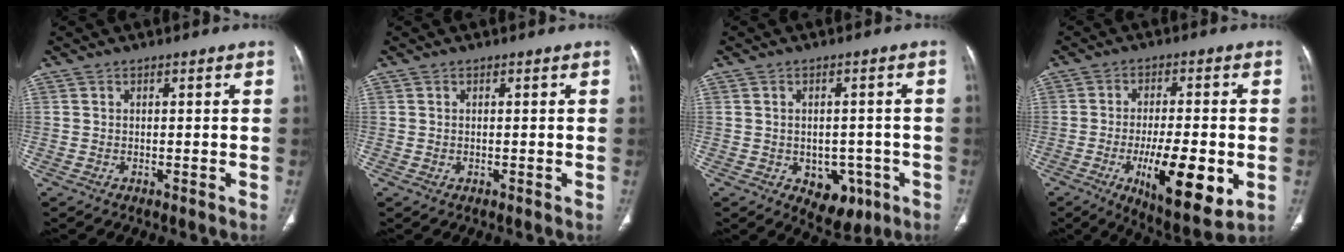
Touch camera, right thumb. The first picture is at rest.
{"total": 0.0}
{"total": 7.5, "force": [-2.7, 5.2, 4.6], "torque": [-0.027, 0.013, -0.022]}
{"total": 15.6, "force": [-4.5, 4.9, 14.1], "torque": [-0.213, -0.010, -0.061]}